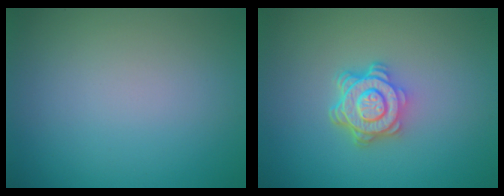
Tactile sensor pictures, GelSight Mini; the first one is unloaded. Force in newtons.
{"total": 4.7, "press": 3.6, "slide": 3.1}